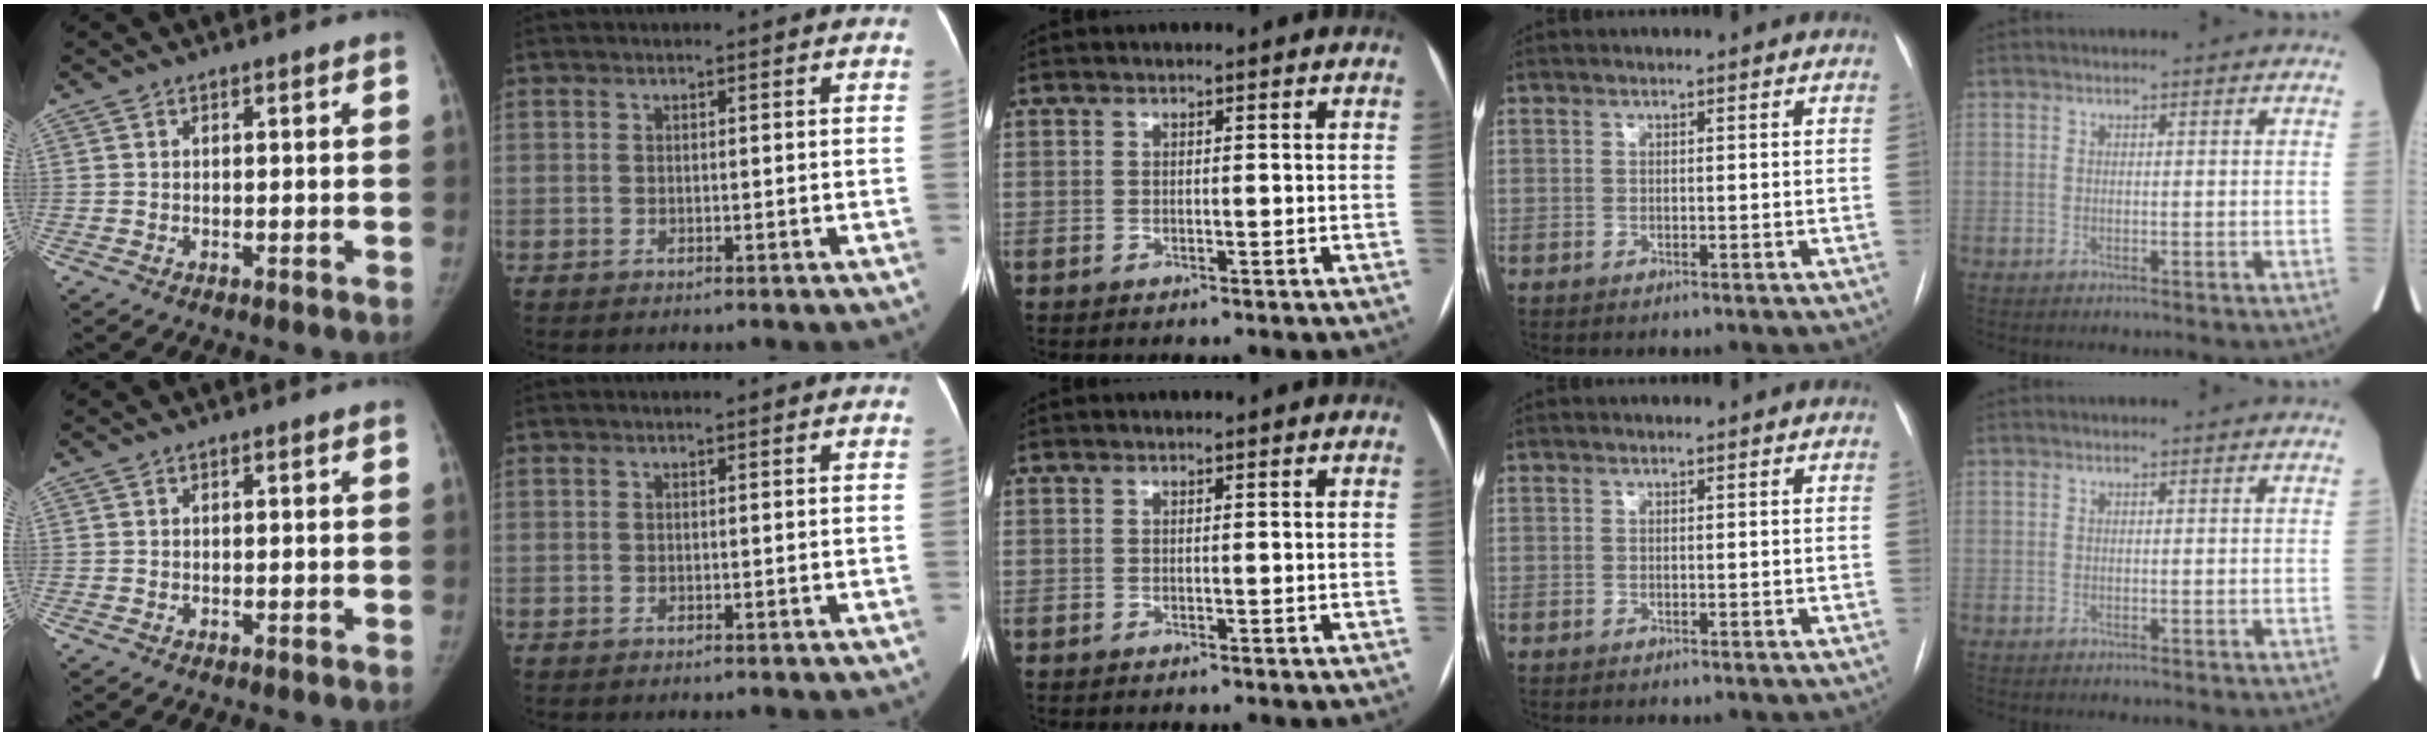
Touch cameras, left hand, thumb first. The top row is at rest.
{}